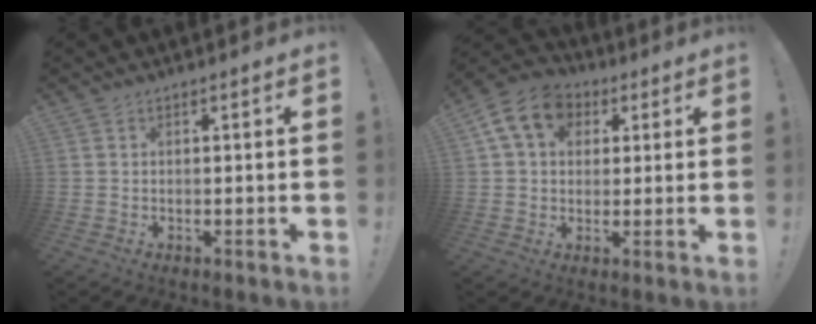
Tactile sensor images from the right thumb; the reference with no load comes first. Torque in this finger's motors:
{"motor_torque": [0.86, 1.37, 0.50, -0.35, 0.19]}